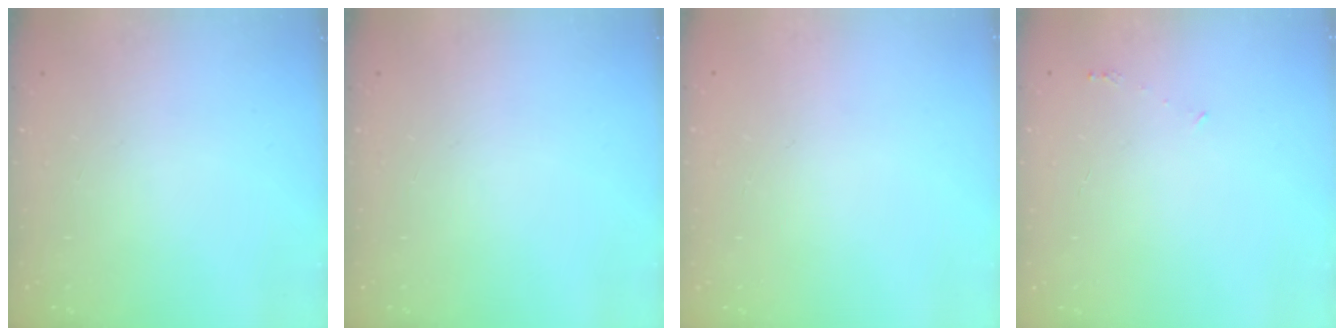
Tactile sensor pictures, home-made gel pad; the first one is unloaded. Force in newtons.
{"total": 0.0}
{"total": 0.0}
{"total": 3.4, "press": 3.4, "slide": 0.4}